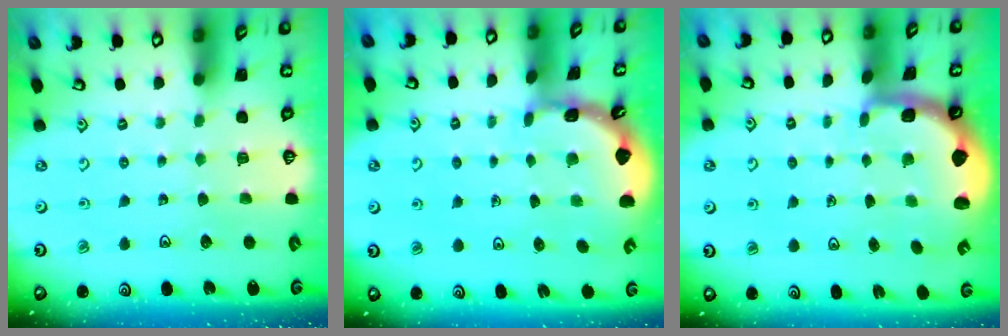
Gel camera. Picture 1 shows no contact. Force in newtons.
{"total": 1.8, "press": 1.8, "slide": 0.1}
{"total": 2.4, "press": 2.1, "slide": 1.2}